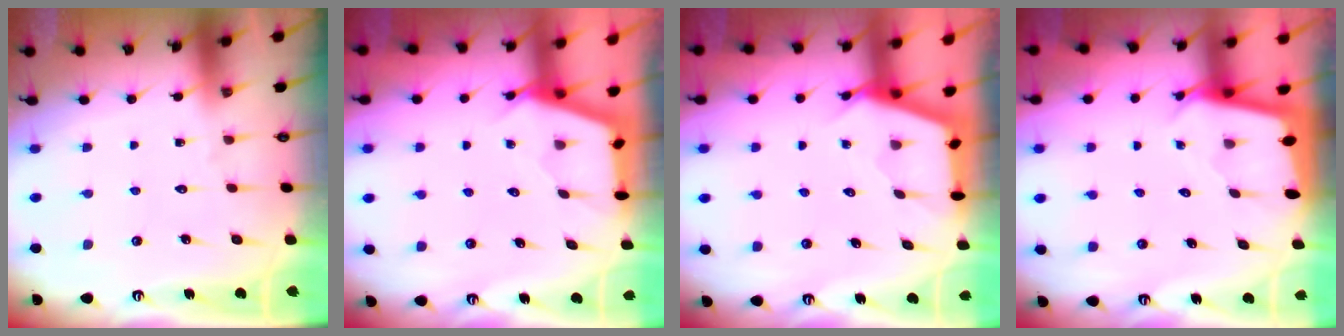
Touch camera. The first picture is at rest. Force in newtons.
{"total": 3.0, "press": 3.0, "slide": 0.4}
{"total": 2.5, "press": 2.5, "slide": 0.4}
{"total": 2.3, "press": 2.3, "slide": 0.1}